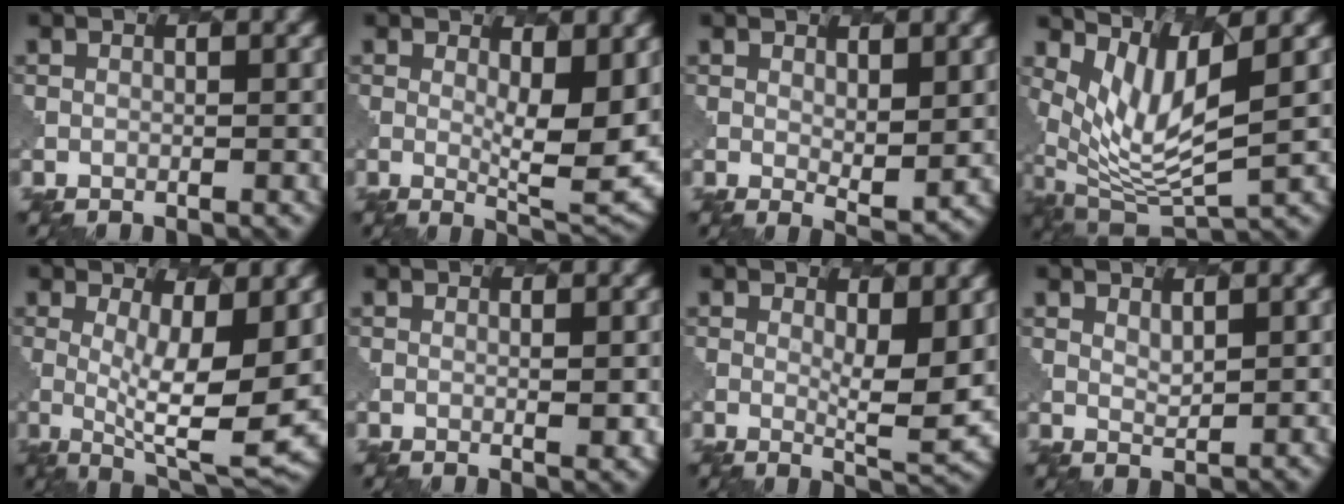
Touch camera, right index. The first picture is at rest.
{"total": 6.1, "force": [1.2, 1.8, 5.8], "torque": [-0.088, -0.018, 0.025]}
{"total": 2.3, "force": [1.5, 0.7, 1.5], "torque": [-0.025, -0.012, 0.030]}
{"total": 6.4, "force": [3.1, 2.0, 5.2], "torque": [-0.117, -0.016, 0.070]}
{"total": 8.0, "force": [0.7, 2.3, 7.6], "torque": [-0.125, -0.017, 0.018]}
{"total": 1.5, "force": [0.6, 0.4, 1.3], "torque": [-0.018, -0.002, 0.010]}
{"total": 4.4, "force": [1.3, 1.1, 4.1], "torque": [-0.066, -0.013, 0.024]}
{"total": 1.4, "force": [1.4, 0.2, 0.3], "torque": [-0.012, -0.005, 0.028]}